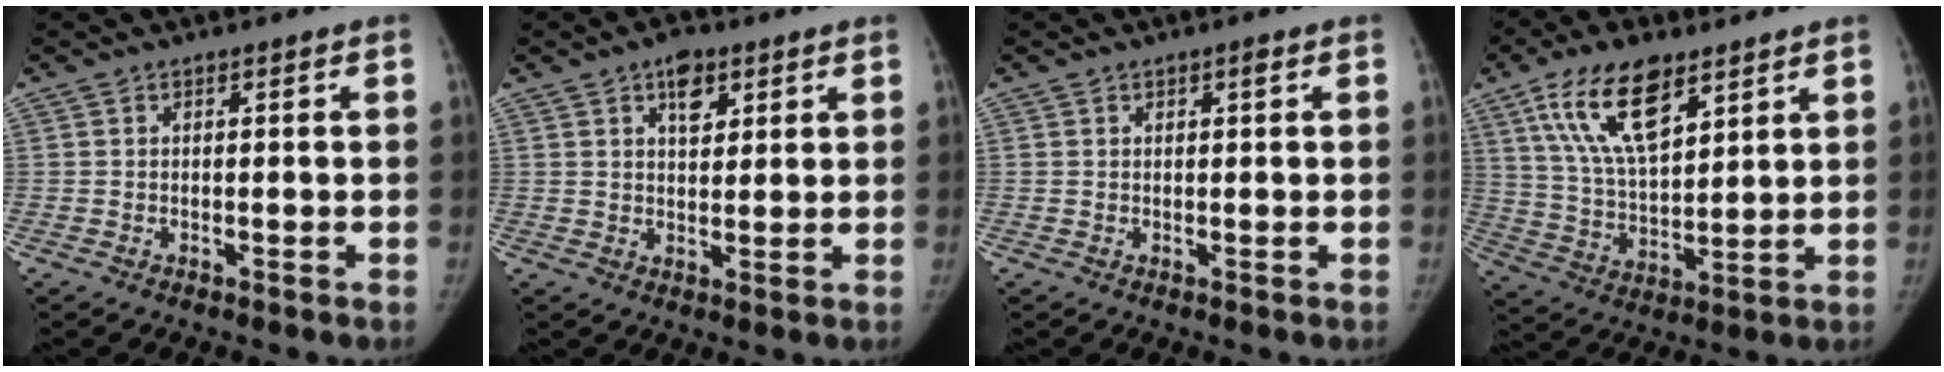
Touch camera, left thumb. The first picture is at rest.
{"total": 5.7, "force": [3.0, 3.3, 3.6], "torque": [-0.030, -0.012, 0.042]}
{"total": 1.2, "force": [0.5, 0.7, 0.8], "torque": [-0.006, 0.000, 0.007]}
{"total": 16.0, "force": [8.8, 7.2, 11.3], "torque": [-0.180, -0.030, 0.167]}